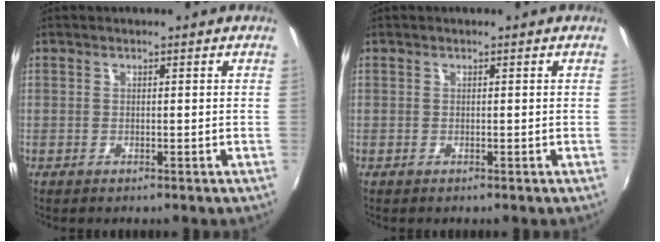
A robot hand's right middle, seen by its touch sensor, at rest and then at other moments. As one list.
[{"total": 0.0}]